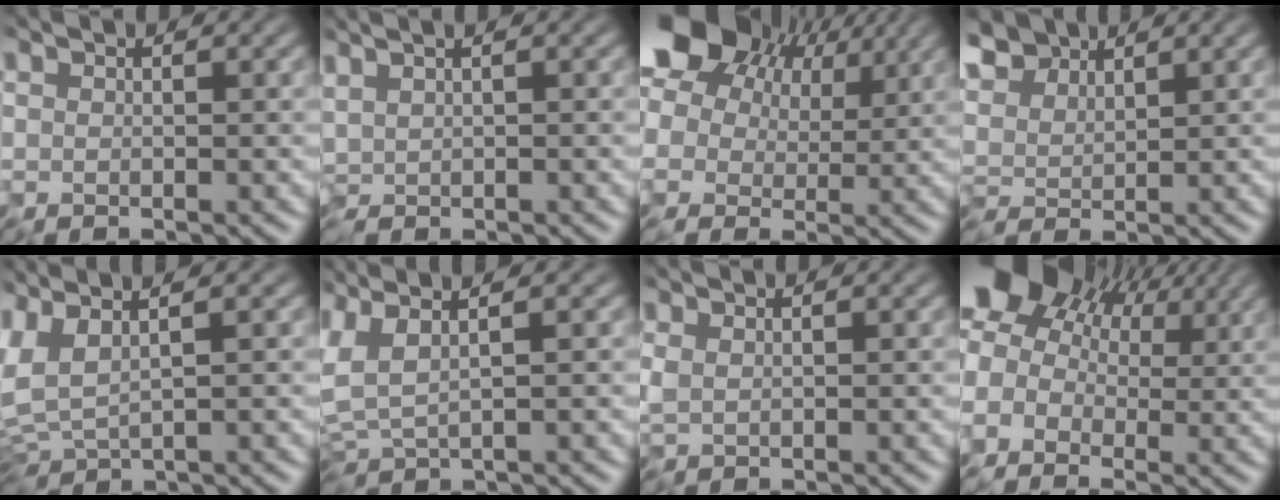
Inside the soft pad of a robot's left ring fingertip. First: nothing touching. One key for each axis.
{"total": 0.8, "fx": 0.5, "fy": 0.1, "fz": 0.6, "tx": -0.019, "ty": 0.003, "tz": 0.012}
{"total": 16.7, "fx": 8.3, "fy": 10.0, "fz": 10.4, "tx": -0.219, "ty": 0.051, "tz": 0.121}
{"total": 5.4, "fx": 3.8, "fy": 2.5, "fz": 2.9, "tx": -0.083, "ty": 0.012, "tz": 0.054}
{"total": 3.0, "fx": 0.8, "fy": 0.3, "fz": 2.8, "tx": -0.069, "ty": 0.009, "tz": 0.013}
{"total": 3.1, "fx": 0.7, "fy": 0.5, "fz": 2.9, "tx": -0.079, "ty": 0.009, "tz": 0.013}
{"total": 0.8, "fx": 0.3, "fy": 0.4, "fz": 0.6, "tx": -0.019, "ty": -0.001, "tz": 0.006}
{"total": 9.5, "fx": 4.0, "fy": 6.3, "fz": 5.8, "tx": -0.111, "ty": 0.036, "tz": 0.050}